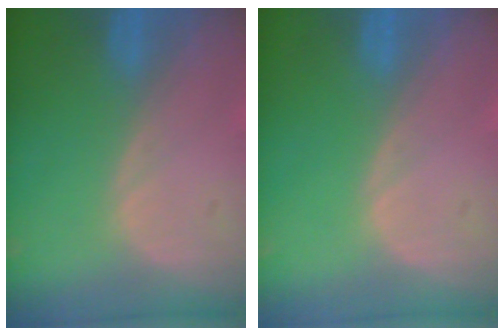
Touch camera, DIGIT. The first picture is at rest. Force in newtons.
{"total": 0.0}